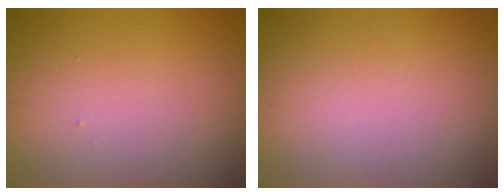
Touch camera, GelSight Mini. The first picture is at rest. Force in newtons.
{"total": 0.0}